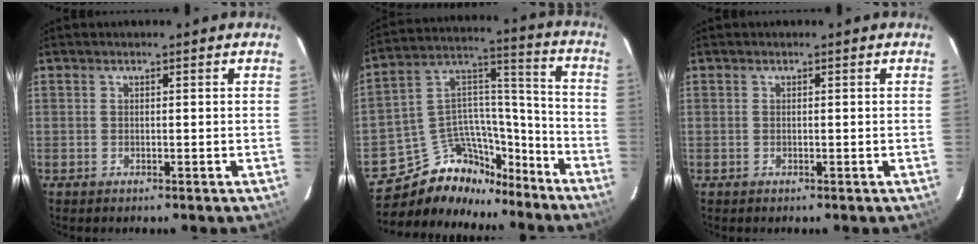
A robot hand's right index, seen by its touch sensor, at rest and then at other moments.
{"total": 19.1, "force": [-15.2, 9.6, 6.3], "torque": [-0.128, 0.076, -0.235]}
{"total": 0.0}